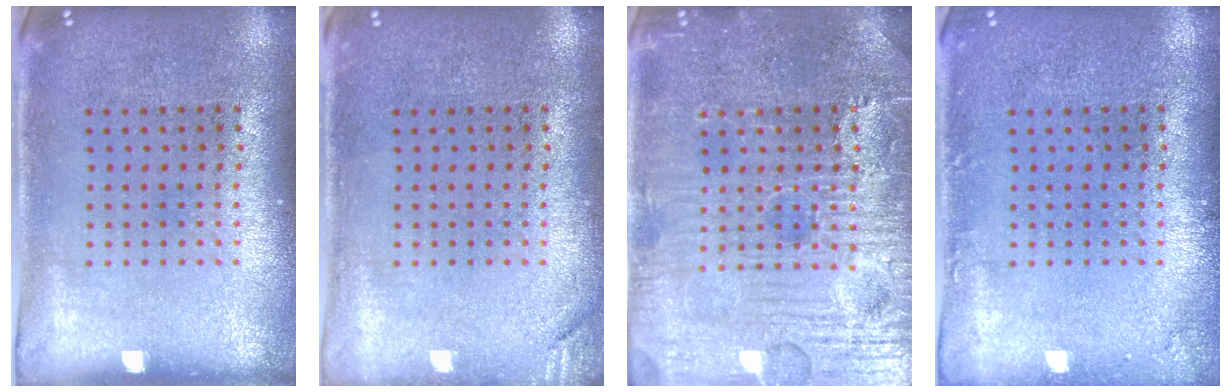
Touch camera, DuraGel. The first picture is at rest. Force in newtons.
{"total": 1.3, "press": 1.2, "slide": 0.3}
{"total": 4.7, "press": 4.6, "slide": 0.4}
{"total": 1.0, "press": 1.0, "slide": 0.2}